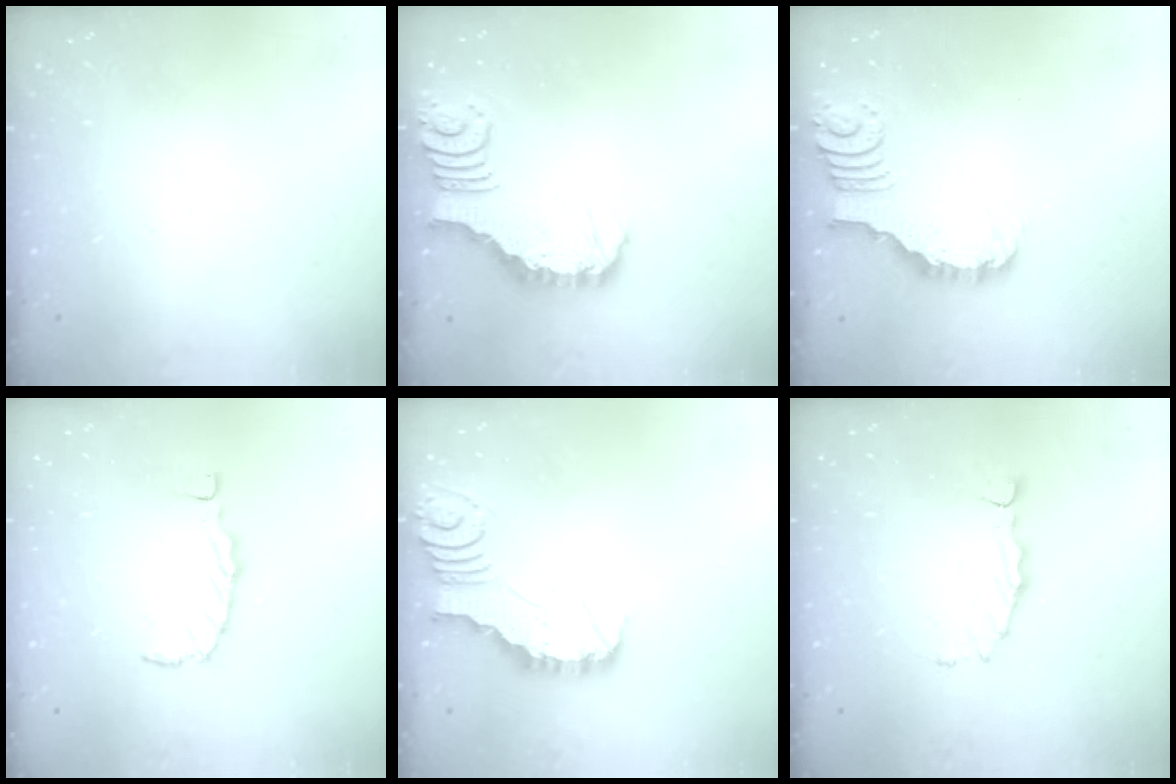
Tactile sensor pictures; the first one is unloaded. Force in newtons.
{"total": 3.9, "press": 3.9, "slide": 0.8}
{"total": 3.4, "press": 3.4, "slide": 0.3}
{"total": 0.0}
{"total": 2.6, "press": 2.6, "slide": 0.2}
{"total": 1.6, "press": 1.6, "slide": 0.3}